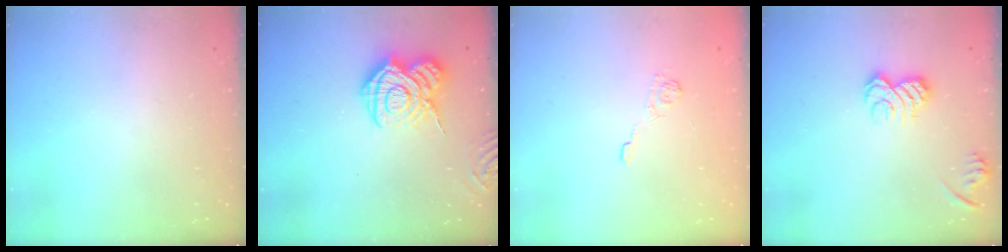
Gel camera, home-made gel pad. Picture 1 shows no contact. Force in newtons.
{"total": 12.7, "press": 12.6, "slide": 0.8}
{"total": 3.7, "press": 3.4, "slide": 1.4}
{"total": 11.6, "press": 11.5, "slide": 1.3}